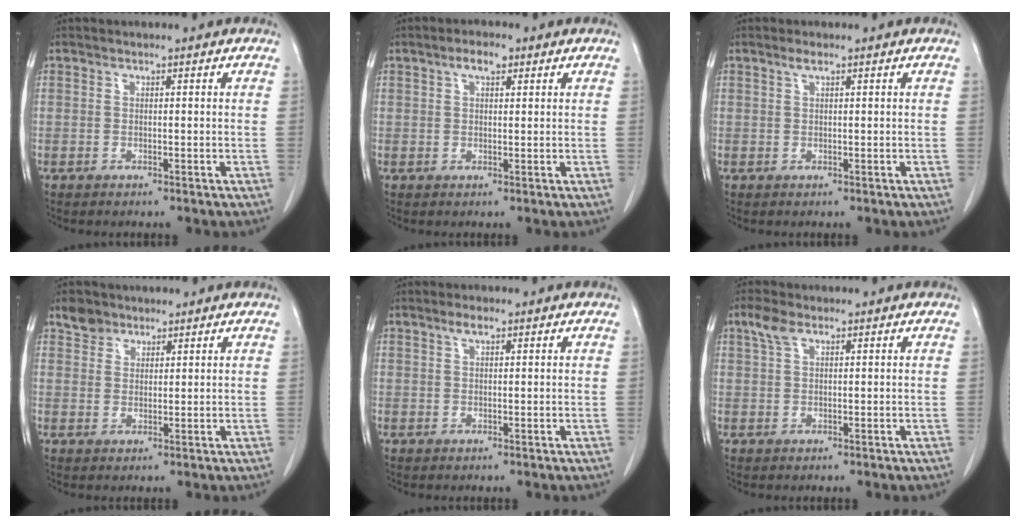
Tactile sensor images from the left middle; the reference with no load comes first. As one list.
[{"total": 2.8, "force": [1.5, 1.2, 2.0], "torque": [-0.038, 0.010, 0.025]}, {"total": 0.9, "force": [0.6, 0.2, 0.7], "torque": [-0.016, 0.005, 0.011]}, {"total": 3.1, "force": [2.3, 2.0, 0.3], "torque": [-0.004, 0.010, 0.038]}, {"total": 1.5, "force": [0.9, 0.5, 1.0], "torque": [-0.020, 0.006, 0.016]}, {"total": 2.5, "force": [1.5, 1.0, 1.7], "torque": [-0.045, 0.017, 0.034]}]